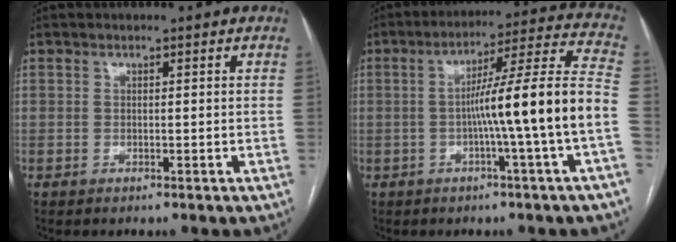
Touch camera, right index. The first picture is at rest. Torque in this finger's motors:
{"motor_torque": [1.67, -0.47, 0.93, 0.21]}